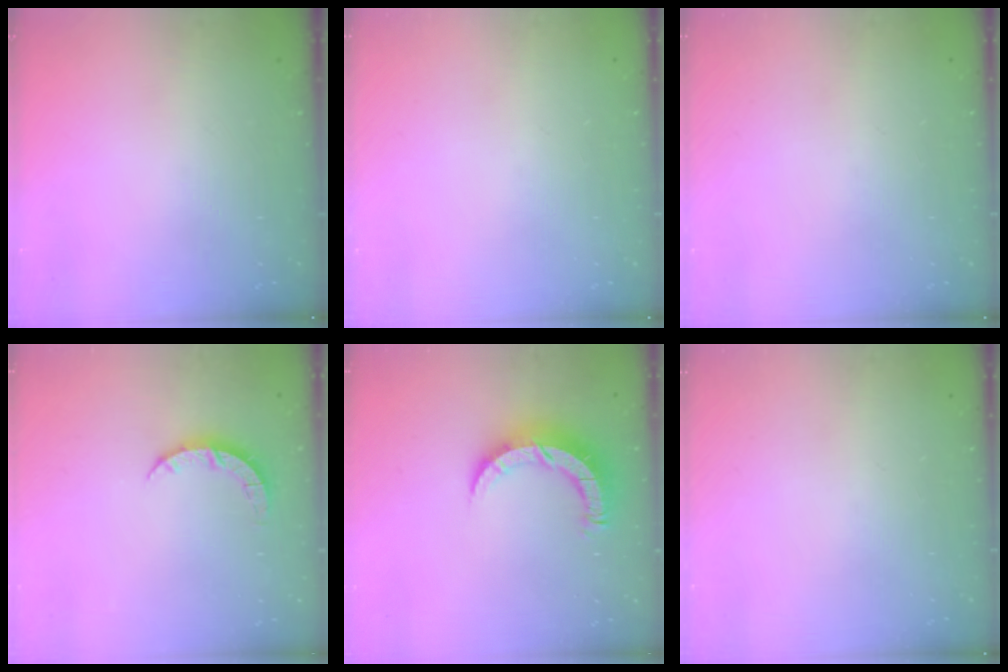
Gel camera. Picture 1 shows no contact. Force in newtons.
{"total": 0.0}
{"total": 0.0}
{"total": 4.4, "press": 4.4, "slide": 0.3}
{"total": 9.4, "press": 9.4, "slide": 0.7}
{"total": 0.0}